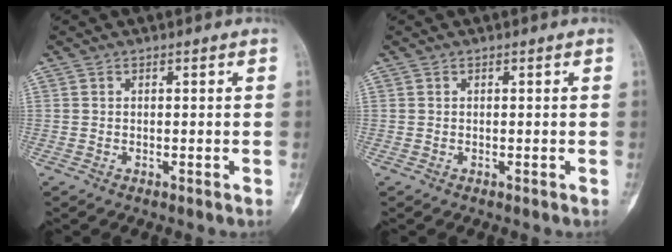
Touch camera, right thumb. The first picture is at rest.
{"total": 0.0}